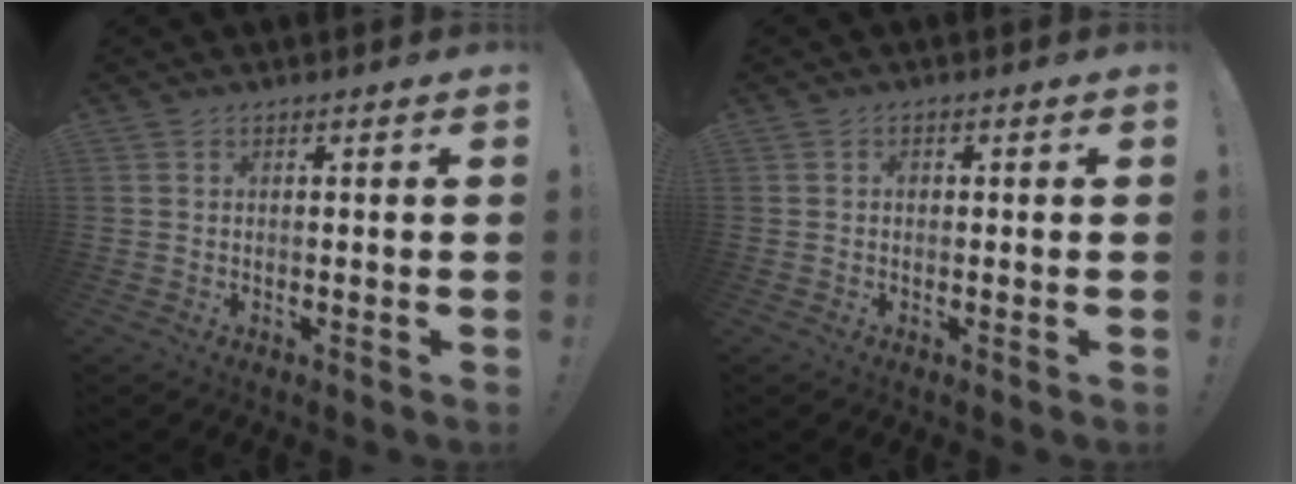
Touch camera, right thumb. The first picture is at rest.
{"total": 0.8, "force": [-0.3, 0.6, 0.5], "torque": [-0.009, 0.003, -0.007]}